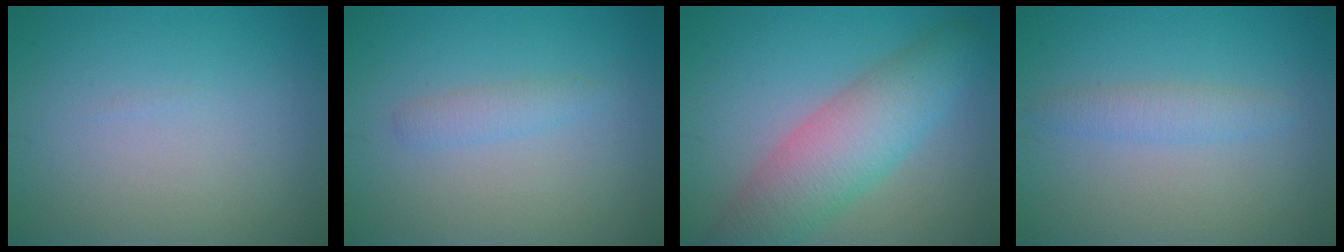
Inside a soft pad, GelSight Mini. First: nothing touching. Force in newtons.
{"total": 1.3, "press": 1.3, "slide": 0.0}
{"total": 6.7, "press": 6.7, "slide": 0.3}
{"total": 1.8, "press": 1.8, "slide": 0.2}